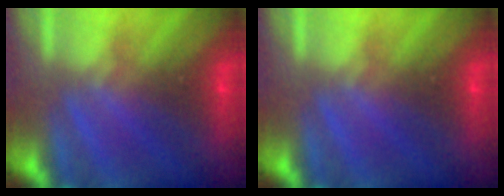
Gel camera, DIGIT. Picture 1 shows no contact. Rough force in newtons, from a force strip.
{"total": 0.0}